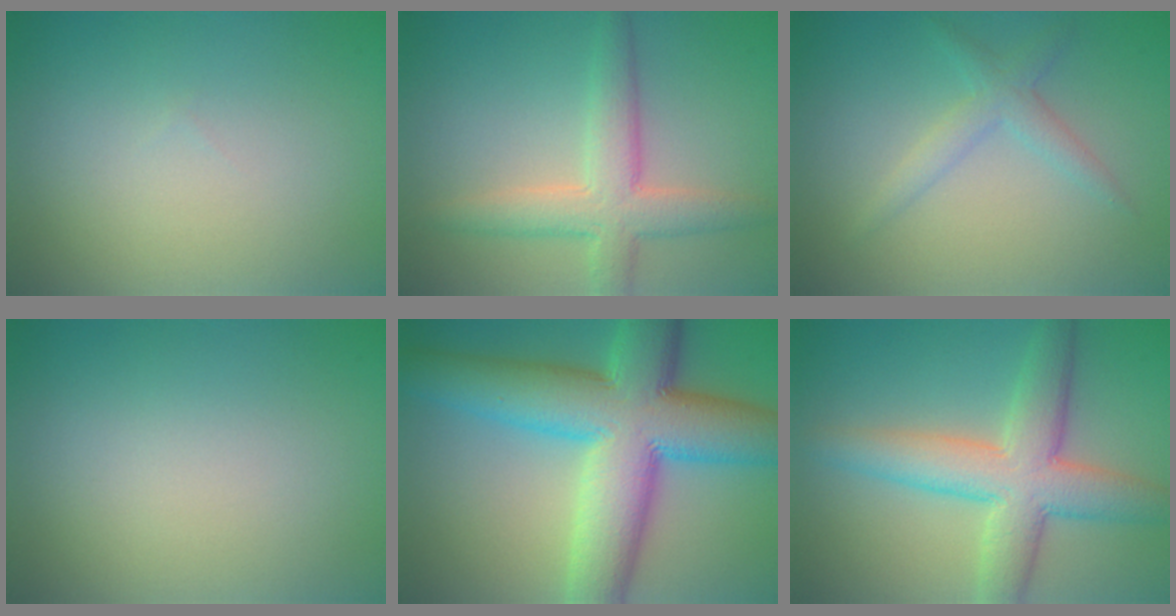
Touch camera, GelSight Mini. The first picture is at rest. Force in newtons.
{"total": 4.8, "press": 4.8, "slide": 0.4}
{"total": 2.2, "press": 2.2, "slide": 0.1}
{"total": 0.0}
{"total": 13.3, "press": 13.3, "slide": 0.1}
{"total": 7.0, "press": 7.0, "slide": 0.0}